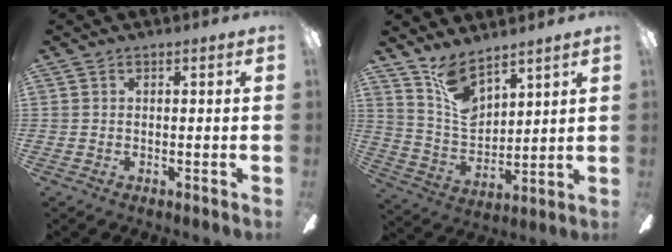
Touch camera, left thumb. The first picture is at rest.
{"total": 10.8, "force": [8.1, 4.8, 5.1], "torque": [-0.102, -0.046, 0.155]}